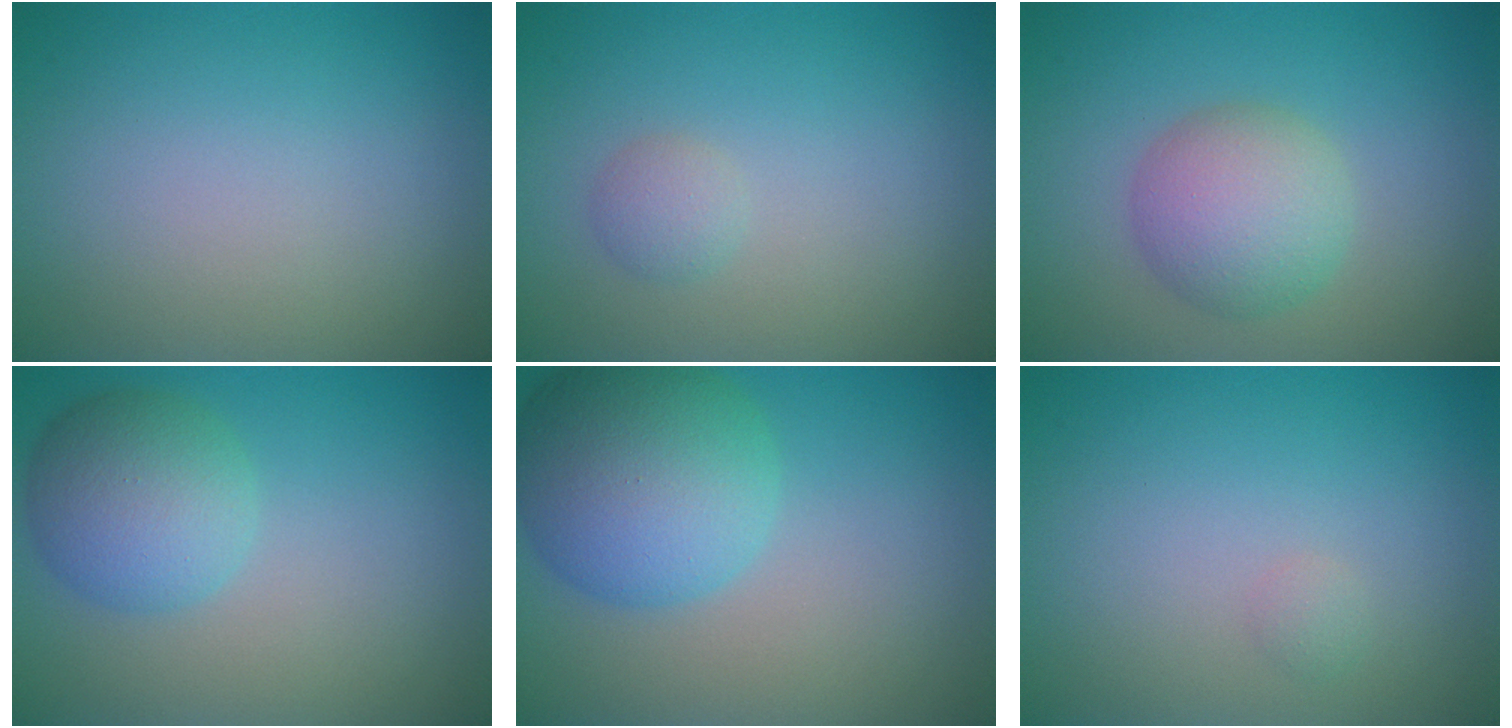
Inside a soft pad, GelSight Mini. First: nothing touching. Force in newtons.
{"total": 1.3, "press": 1.3, "slide": 0.1}
{"total": 4.7, "press": 4.7, "slide": 0.1}
{"total": 5.0, "press": 5.0, "slide": 0.3}
{"total": 8.8, "press": 8.8, "slide": 0.3}
{"total": 0.6, "press": 0.6, "slide": 0.0}